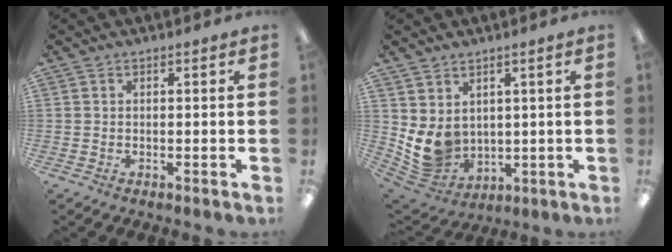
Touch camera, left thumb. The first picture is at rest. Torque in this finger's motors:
{"motor_torque": [0.79, 1.67, 0.94, -0.97, 0.09]}